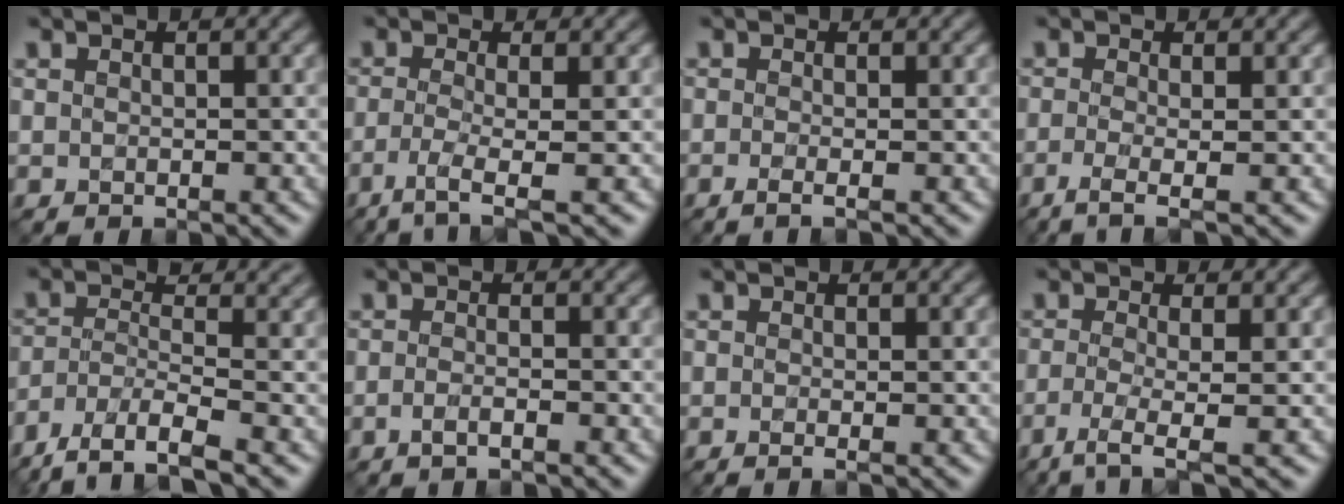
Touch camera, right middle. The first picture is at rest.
{"total": 3.5, "force": [-1.6, 0.6, 3.1], "torque": [-0.057, -0.008, -0.041]}
{"total": 1.7, "force": [-0.6, 0.6, 1.5], "torque": [-0.019, -0.008, -0.019]}
{"total": 3.0, "force": [-1.1, 0.9, 2.7], "torque": [-0.043, -0.011, -0.027]}
{"total": 6.4, "force": [-4.0, 2.0, 4.5], "torque": [-0.089, -0.007, -0.085]}
{"total": 1.7, "force": [-0.8, 0.5, 1.4], "torque": [-0.019, -0.004, -0.022]}
{"total": 1.3, "force": [-0.4, 0.5, 1.2], "torque": [-0.013, -0.009, -0.017]}
{"total": 3.7, "force": [-1.5, 0.7, 3.3], "torque": [-0.061, -0.009, -0.040]}